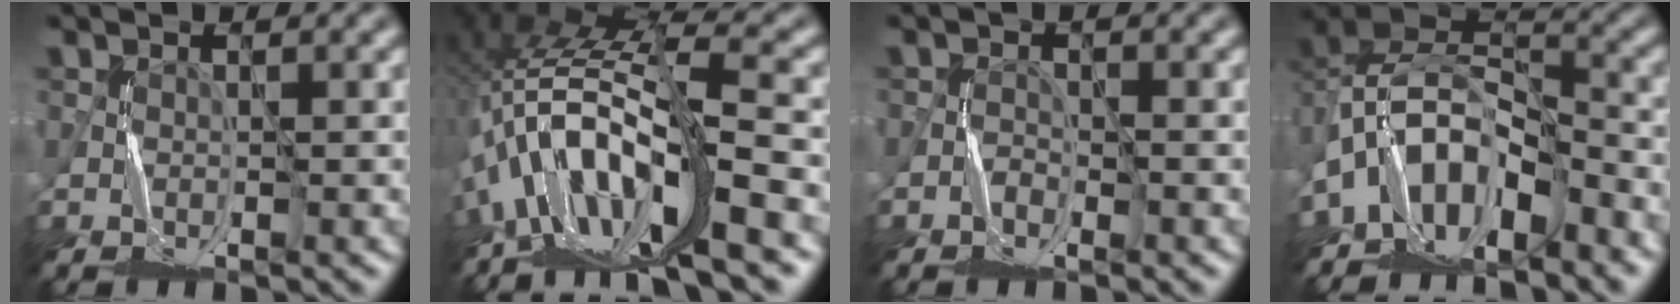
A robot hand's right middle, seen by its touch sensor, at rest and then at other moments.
{"total": 11.8, "force": [-5.5, 3.2, 10.0], "torque": [-0.188, 0.017, -0.093]}
{"total": 0.9, "force": [-0.7, 0.4, 0.4], "torque": [-0.002, 0.006, -0.012]}
{"total": 8.5, "force": [-5.1, 4.7, 5.0], "torque": [-0.074, 0.004, -0.108]}